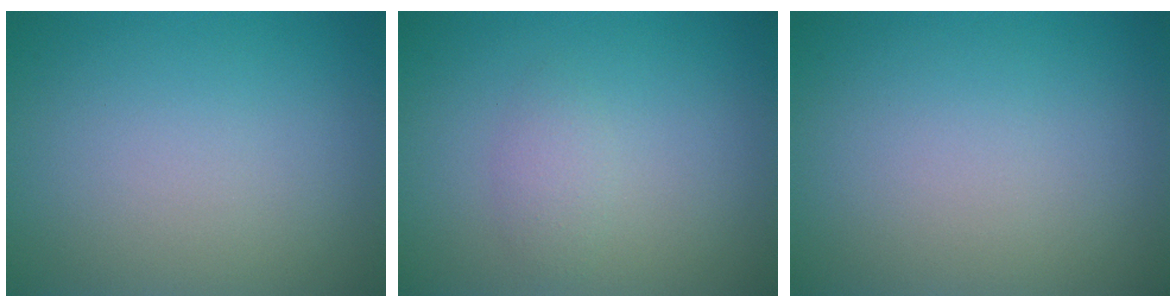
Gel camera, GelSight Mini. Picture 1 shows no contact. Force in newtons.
{"total": 1.4, "press": 1.4, "slide": 0.0}
{"total": 0.0}